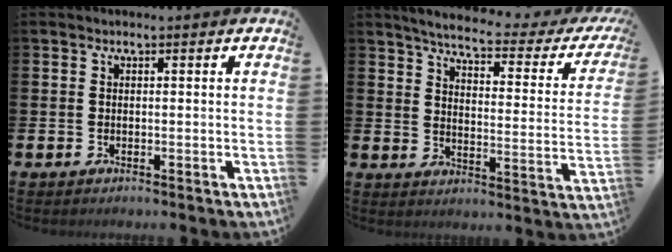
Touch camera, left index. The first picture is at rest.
{"total": 5.2, "force": [4.4, 0.7, 2.6], "torque": [-0.066, -0.035, 0.066]}